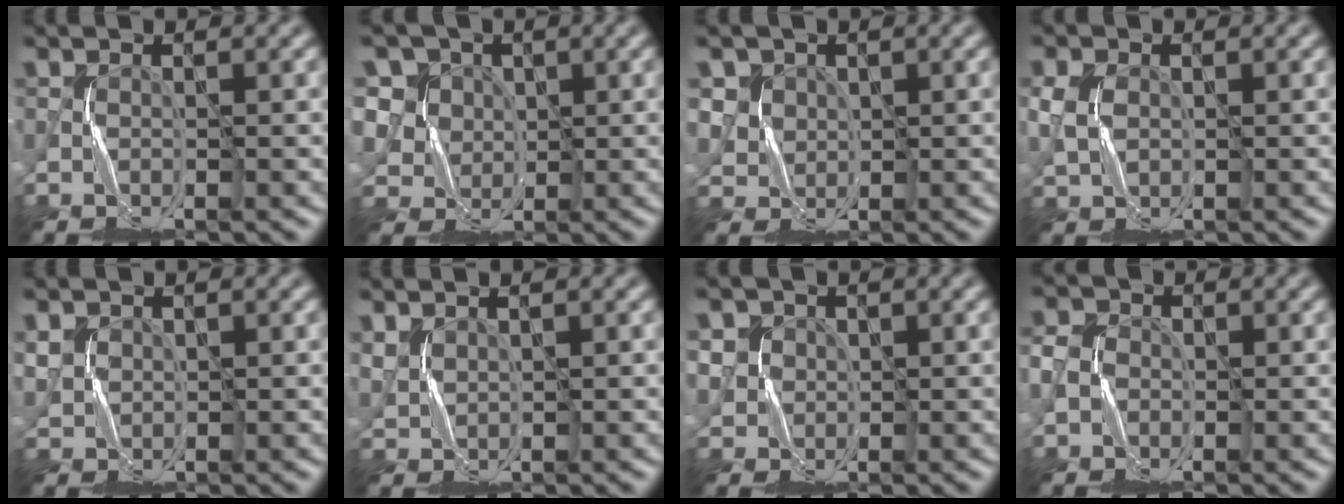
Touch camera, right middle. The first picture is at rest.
{"total": 8.3, "force": [4.0, 6.5, 3.3], "torque": [-0.076, 0.015, 0.052]}
{"total": 3.6, "force": [1.8, 3.0, 0.8], "torque": [-0.041, -0.006, 0.042]}
{"total": 2.3, "force": [0.3, 1.8, 1.5], "torque": [-0.049, 0.000, 0.005]}
{"total": 1.6, "force": [0.7, 1.3, 0.5], "torque": [-0.028, -0.002, 0.016]}
{"total": 1.4, "force": [1.1, 0.7, 0.6], "torque": [-0.028, -0.002, 0.028]}
{"total": 2.8, "force": [0.9, 2.6, 0.4], "torque": [-0.029, -0.002, 0.020]}
{"total": 2.9, "force": [-0.3, 2.6, 1.2], "torque": [-0.031, 0.006, -0.018]}